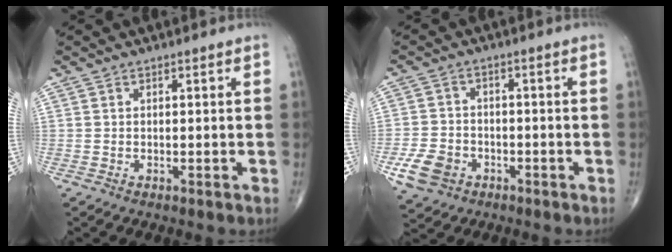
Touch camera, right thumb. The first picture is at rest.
{"total": 7.0, "force": [-3.1, 5.4, 3.3], "torque": [-0.059, 0.013, -0.052]}